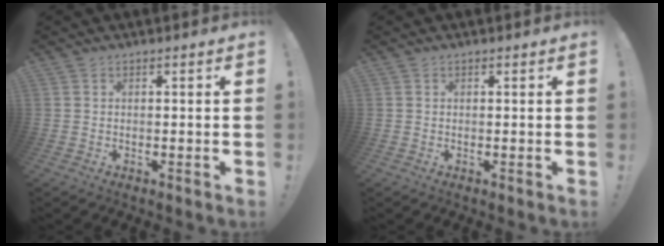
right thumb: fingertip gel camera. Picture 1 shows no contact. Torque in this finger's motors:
{"motor_torque": [-0.26, -0.10, -0.33, 0.21, 0.06]}